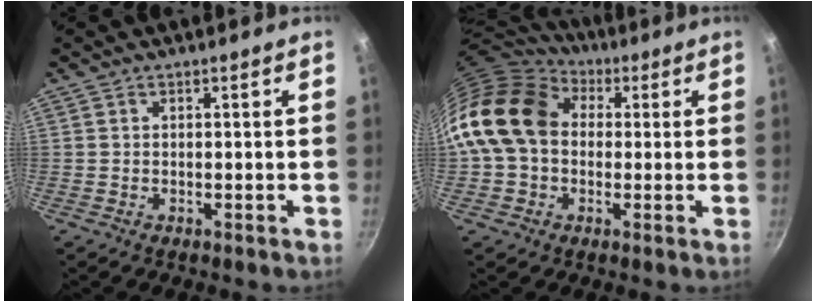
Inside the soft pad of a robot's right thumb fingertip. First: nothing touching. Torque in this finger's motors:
{"motor_torque": [1.96, 2.44, 0.45, -0.36, 0.42]}